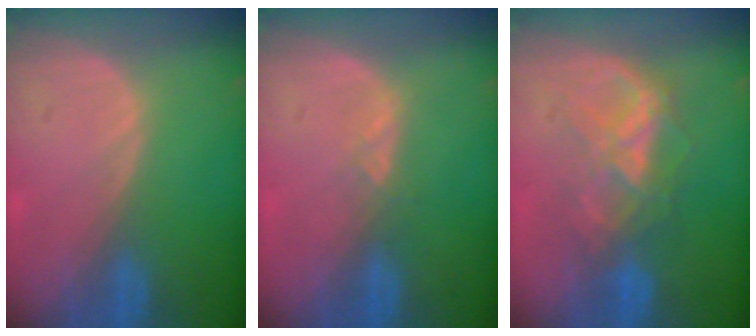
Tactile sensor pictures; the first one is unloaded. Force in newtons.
{"total": 1.6, "press": 1.5, "slide": 0.7}
{"total": 6.4, "press": 6.4, "slide": 0.7}